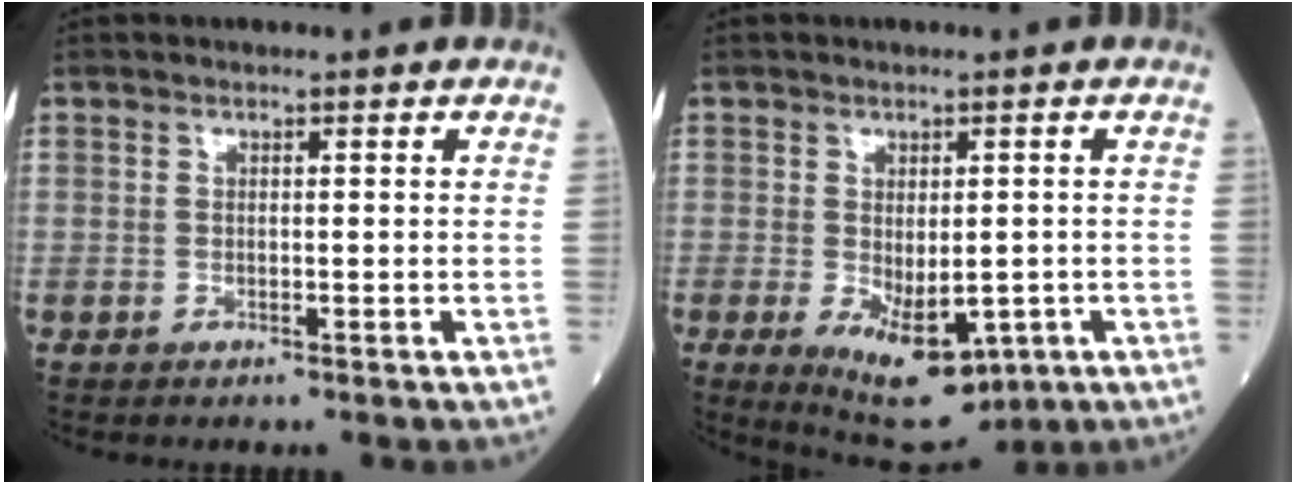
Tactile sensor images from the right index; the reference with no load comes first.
{"total": 11.2, "force": [-4.3, 5.3, 8.8], "torque": [-0.145, -0.020, -0.052]}